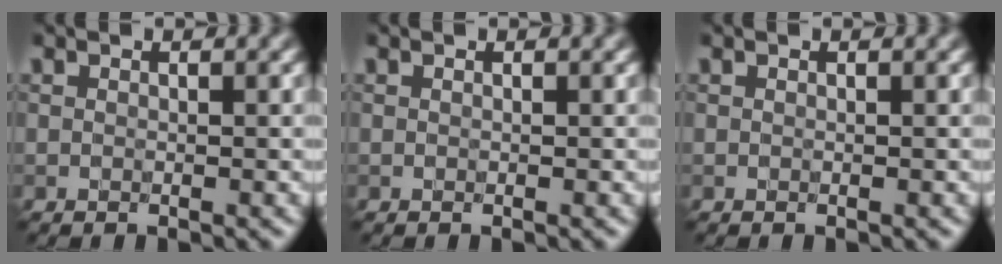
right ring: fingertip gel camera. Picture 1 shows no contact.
{"total": 0.0}
{"total": 0.0}